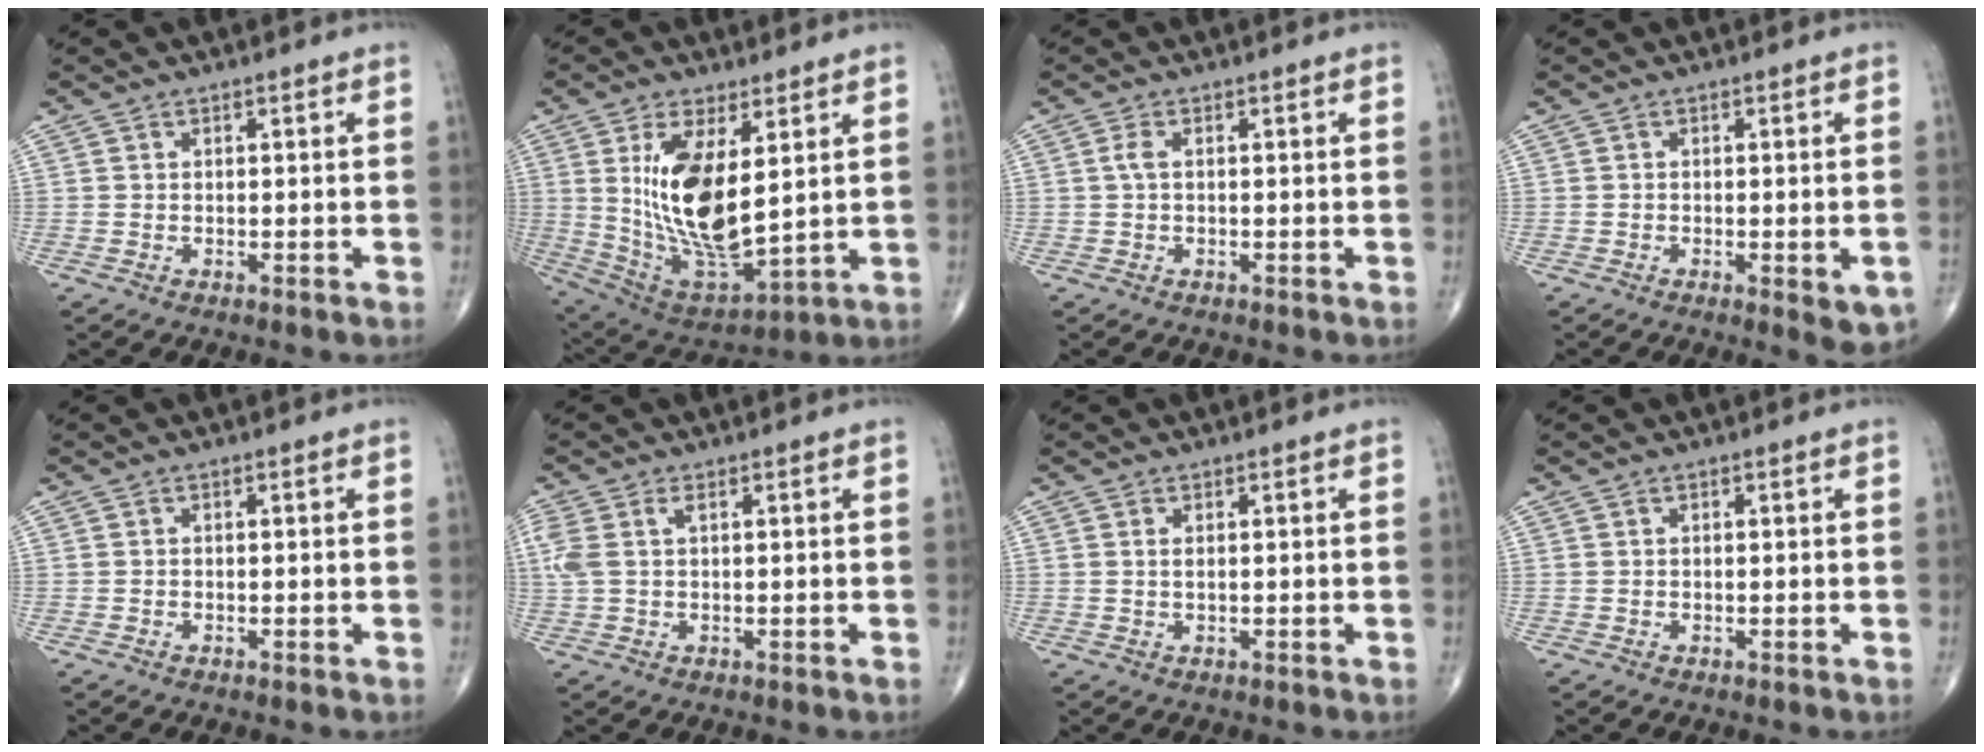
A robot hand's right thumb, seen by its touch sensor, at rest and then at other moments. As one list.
[{"total": 17.1, "force": [3.6, 7.3, 15.1], "torque": [-0.273, -0.031, 0.089]}, {"total": 1.5, "force": [0.1, 0.6, 1.3], "torque": [-0.033, -0.001, 0.001]}, {"total": 5.2, "force": [-1.9, 1.7, 4.5], "torque": [-0.045, -0.003, -0.019]}, {"total": 0.0}, {"total": 5.0, "force": [1.4, 2.6, 4.0], "torque": [-0.125, 0.021, 0.033]}, {"total": 0.6, "force": [0.2, 0.1, 0.5], "torque": [-0.014, -0.001, 0.003]}, {"total": 0.0}]